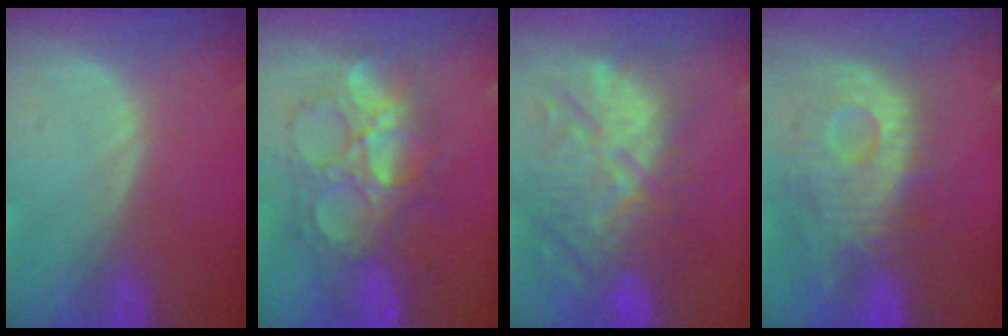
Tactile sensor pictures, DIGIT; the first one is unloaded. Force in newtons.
{"total": 9.5, "press": 9.5, "slide": 0.2}
{"total": 11.9, "press": 11.5, "slide": 3.0}
{"total": 11.6, "press": 10.5, "slide": 4.9}